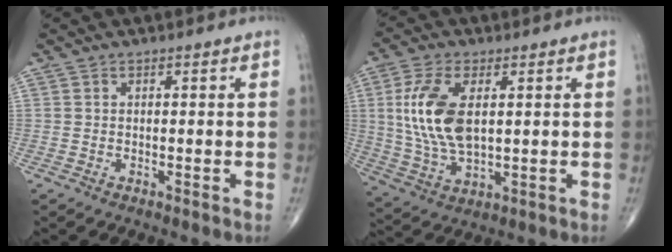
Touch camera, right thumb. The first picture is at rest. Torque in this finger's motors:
{"motor_torque": [-0.50, 1.14, 1.31, 0.25, 0.17]}